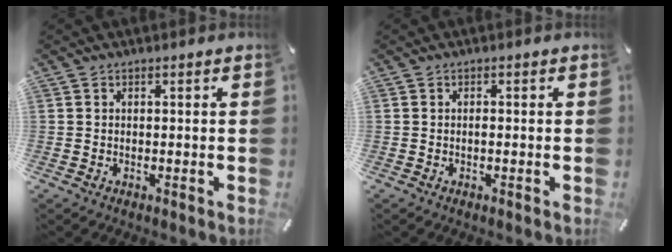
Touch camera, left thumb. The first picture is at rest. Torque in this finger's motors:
{"motor_torque": [-0.21, 0.02, 0.19, 0.08, 0.01]}